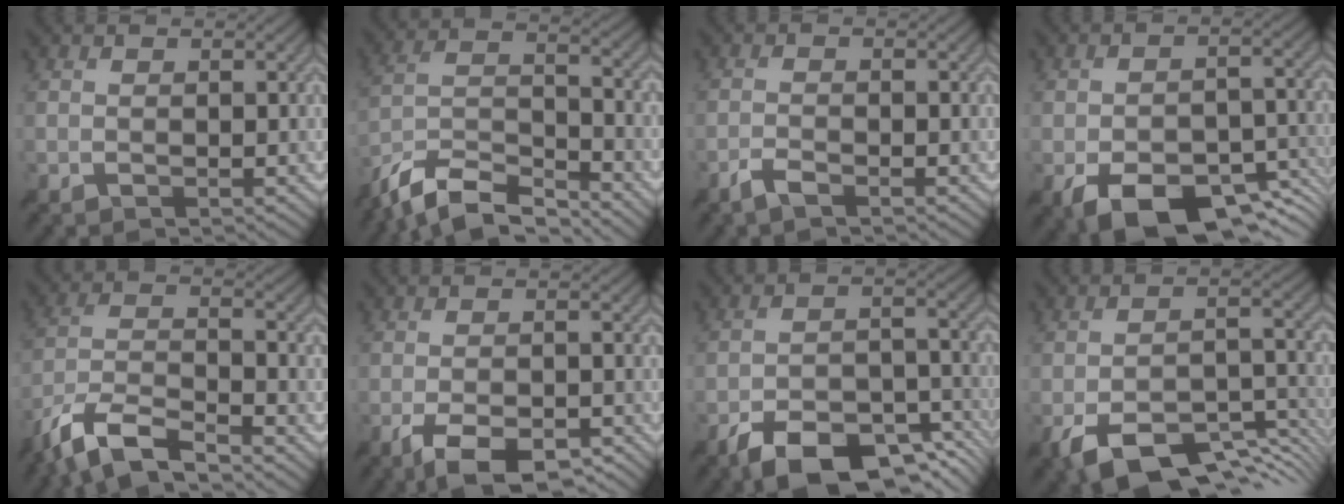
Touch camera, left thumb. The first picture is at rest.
{"total": 11.9, "force": [-9.7, 3.1, 6.1], "torque": [-0.132, -0.002, -0.189]}
{"total": 1.9, "force": [-1.4, 0.3, 1.3], "torque": [-0.031, 0.002, -0.034]}
{"total": 12.0, "force": [-6.6, 5.6, 8.3], "torque": [-0.143, -0.013, -0.109]}
{"total": 10.4, "force": [-7.9, 2.7, 6.3], "torque": [-0.136, -0.003, -0.164]}
{"total": 7.9, "force": [-4.8, 2.5, 5.7], "torque": [-0.102, 0.000, -0.080]}
{"total": 11.6, "force": [-7.6, 4.6, 7.4], "torque": [-0.127, -0.004, -0.141]}
{"total": 11.8, "force": [-7.7, 4.3, 8.0], "torque": [-0.137, -0.008, -0.135]}